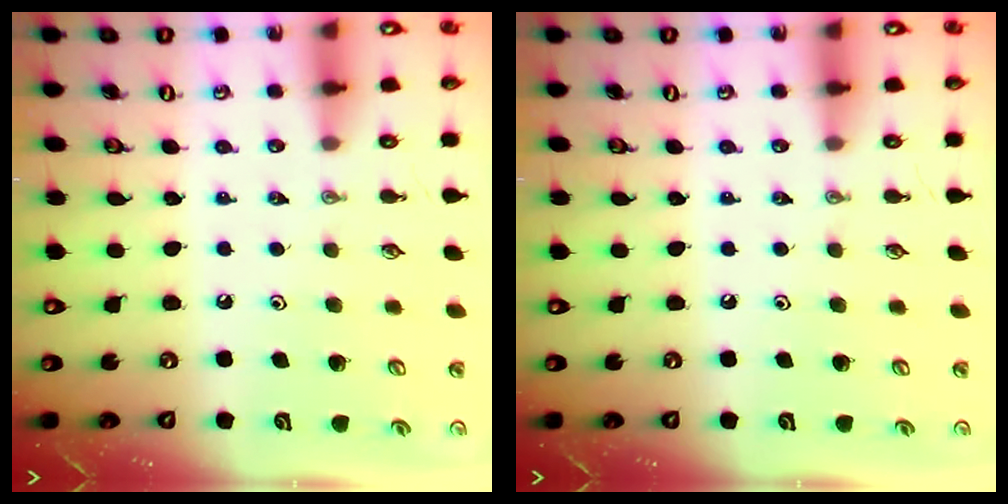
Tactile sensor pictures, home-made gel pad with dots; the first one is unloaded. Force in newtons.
{"total": 0.0}